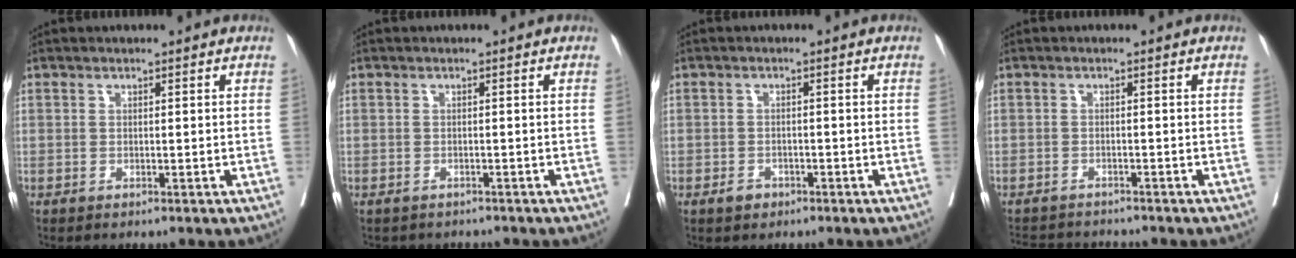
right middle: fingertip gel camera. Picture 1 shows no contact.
{"total": 3.2, "force": [-2.8, 1.3, 0.5], "torque": [-0.007, -0.002, -0.037]}
{"total": 2.0, "force": [-1.3, 1.3, 0.7], "torque": [-0.011, 0.004, -0.017]}
{"total": 5.2, "force": [-5.2, 0.3, 0.6], "torque": [-0.002, -0.007, -0.083]}